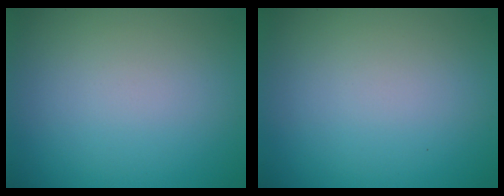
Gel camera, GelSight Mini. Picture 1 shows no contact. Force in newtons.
{"total": 0.0}